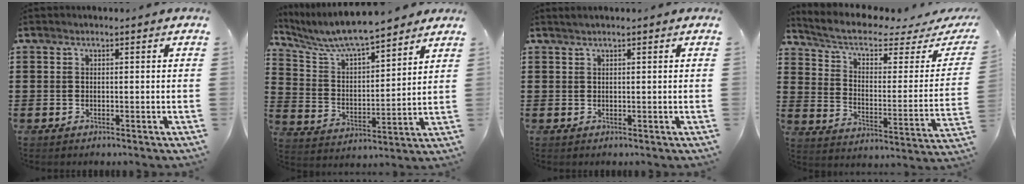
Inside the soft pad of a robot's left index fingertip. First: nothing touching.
{"total": 7.2, "force": [6.7, 1.0, 2.4], "torque": [-0.076, -0.042, 0.115]}
{"total": 0.9, "force": [0.7, -0.1, 0.6], "torque": [-0.011, 0.001, 0.013]}
{"total": 5.7, "force": [4.0, 1.7, 3.7], "torque": [-0.092, -0.029, 0.065]}